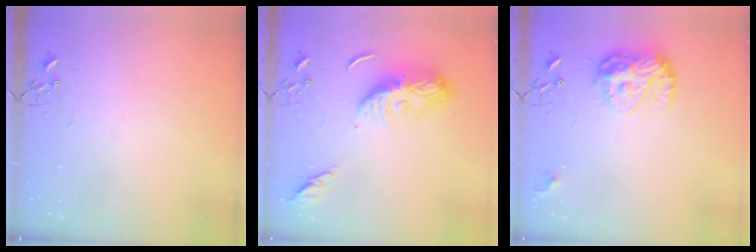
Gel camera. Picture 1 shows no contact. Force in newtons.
{"total": 13.0, "press": 13.0, "slide": 1.1}
{"total": 13.1, "press": 13.1, "slide": 1.2}